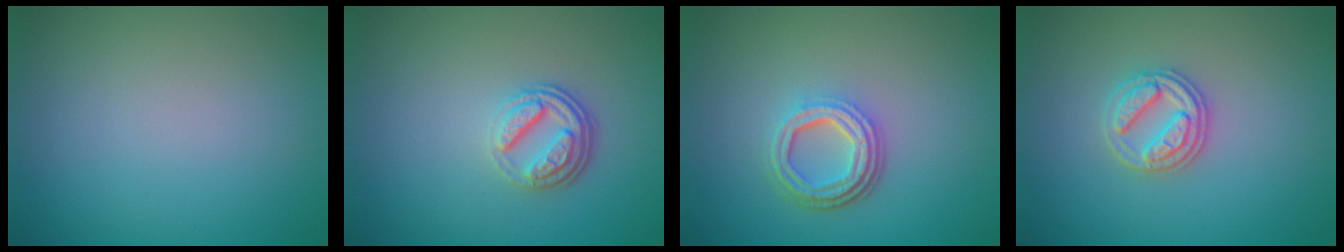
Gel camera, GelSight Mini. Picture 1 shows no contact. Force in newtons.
{"total": 3.5, "press": 2.6, "slide": 2.3}
{"total": 4.3, "press": 3.3, "slide": 2.8}
{"total": 3.0, "press": 2.8, "slide": 1.0}